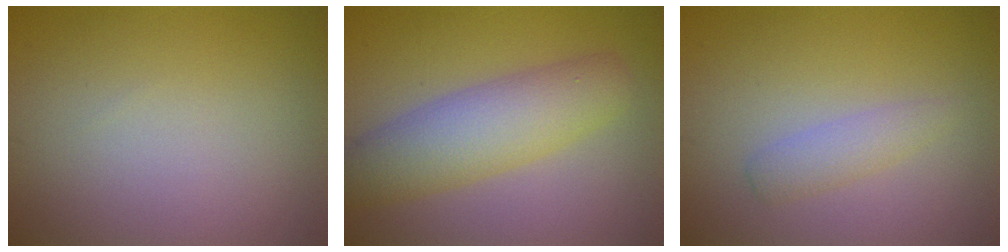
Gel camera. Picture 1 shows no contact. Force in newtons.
{"total": 5.8, "press": 5.8, "slide": 0.1}
{"total": 1.7, "press": 1.7, "slide": 0.1}